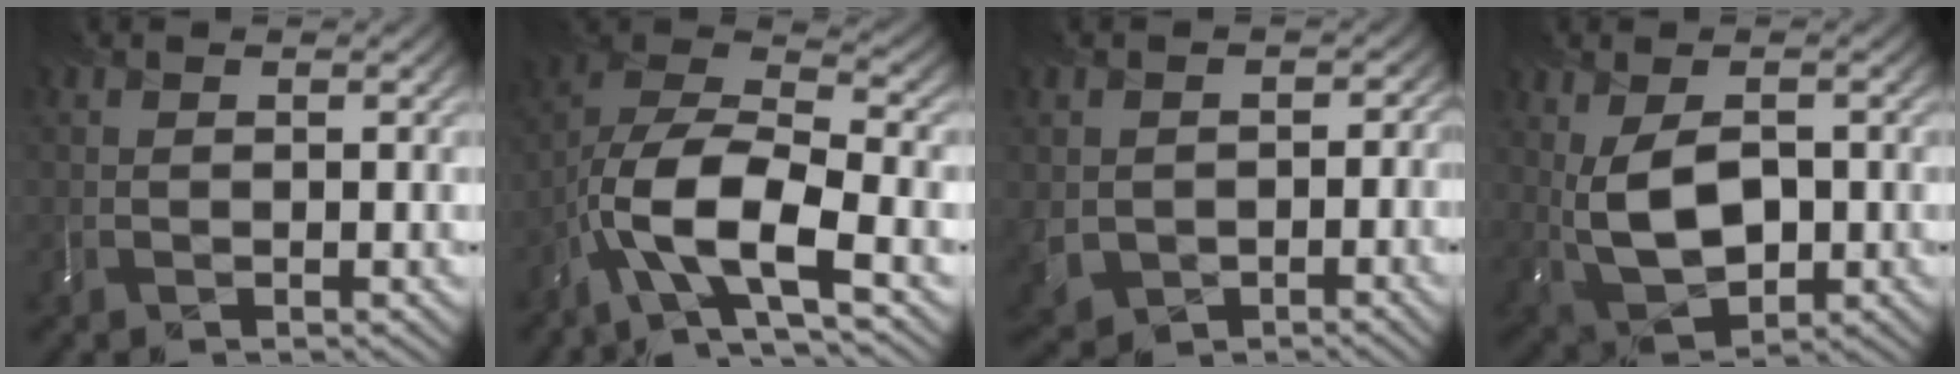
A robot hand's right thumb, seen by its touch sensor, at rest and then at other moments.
{"total": 12.3, "force": [-6.2, 4.5, 9.7], "torque": [-0.194, -0.008, -0.122]}
{"total": 6.6, "force": [-1.3, 6.0, 2.5], "torque": [-0.086, -0.035, -0.014]}
{"total": 7.8, "force": [-0.1, 4.9, 6.1], "torque": [-0.139, -0.009, 0.004]}